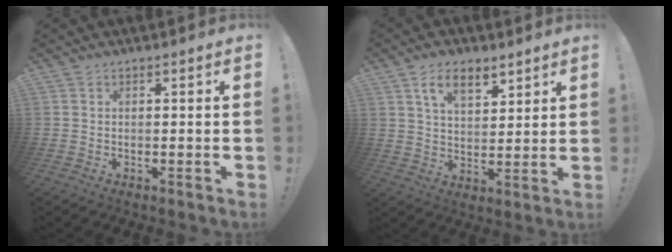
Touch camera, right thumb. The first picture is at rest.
{"total": 9.2, "force": [5.7, 4.6, 5.6], "torque": [-0.093, -0.017, 0.104]}